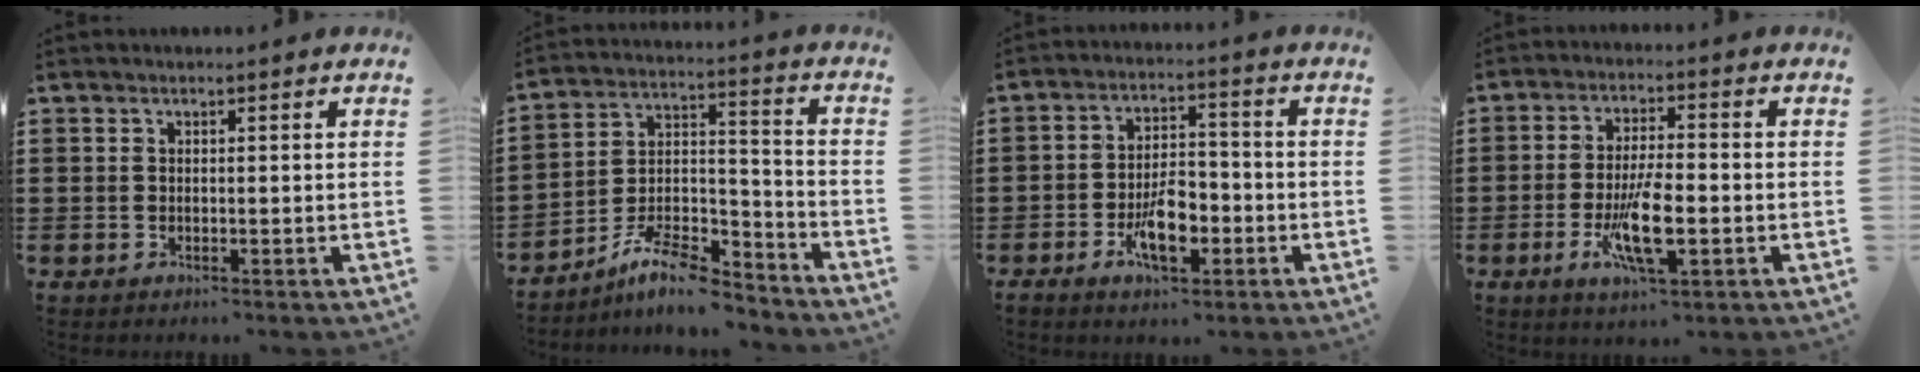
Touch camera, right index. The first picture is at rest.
{"total": 10.0, "force": [-8.5, 2.2, 4.8], "torque": [-0.091, 0.020, -0.163]}
{"total": 7.5, "force": [-2.9, 3.4, 6.0], "torque": [-0.116, 0.002, -0.052]}
{"total": 9.2, "force": [-2.9, 2.6, 8.3], "torque": [-0.174, -0.015, -0.052]}